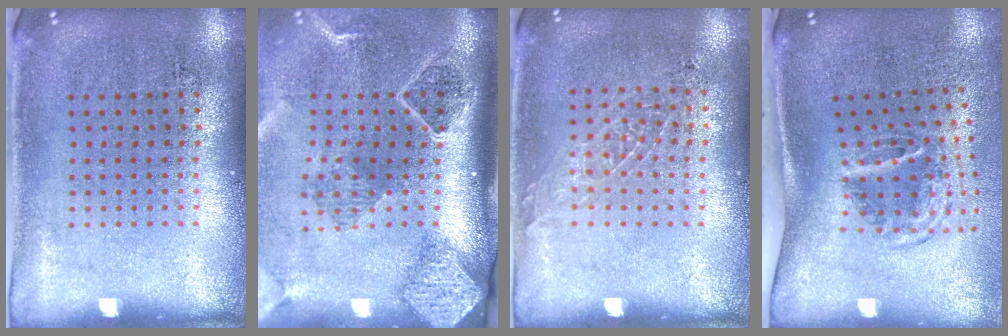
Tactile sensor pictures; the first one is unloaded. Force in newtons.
{"total": 2.7, "press": 2.0, "slide": 1.9}
{"total": 0.9, "press": 0.9, "slide": 0.1}
{"total": 2.0, "press": 1.2, "slide": 1.6}